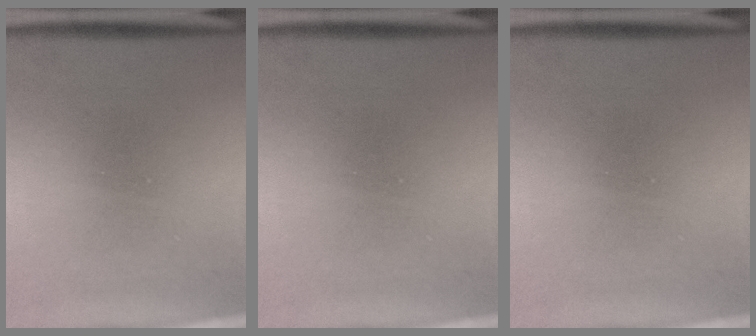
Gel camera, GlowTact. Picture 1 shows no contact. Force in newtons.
{"total": 0.0}
{"total": 0.0}